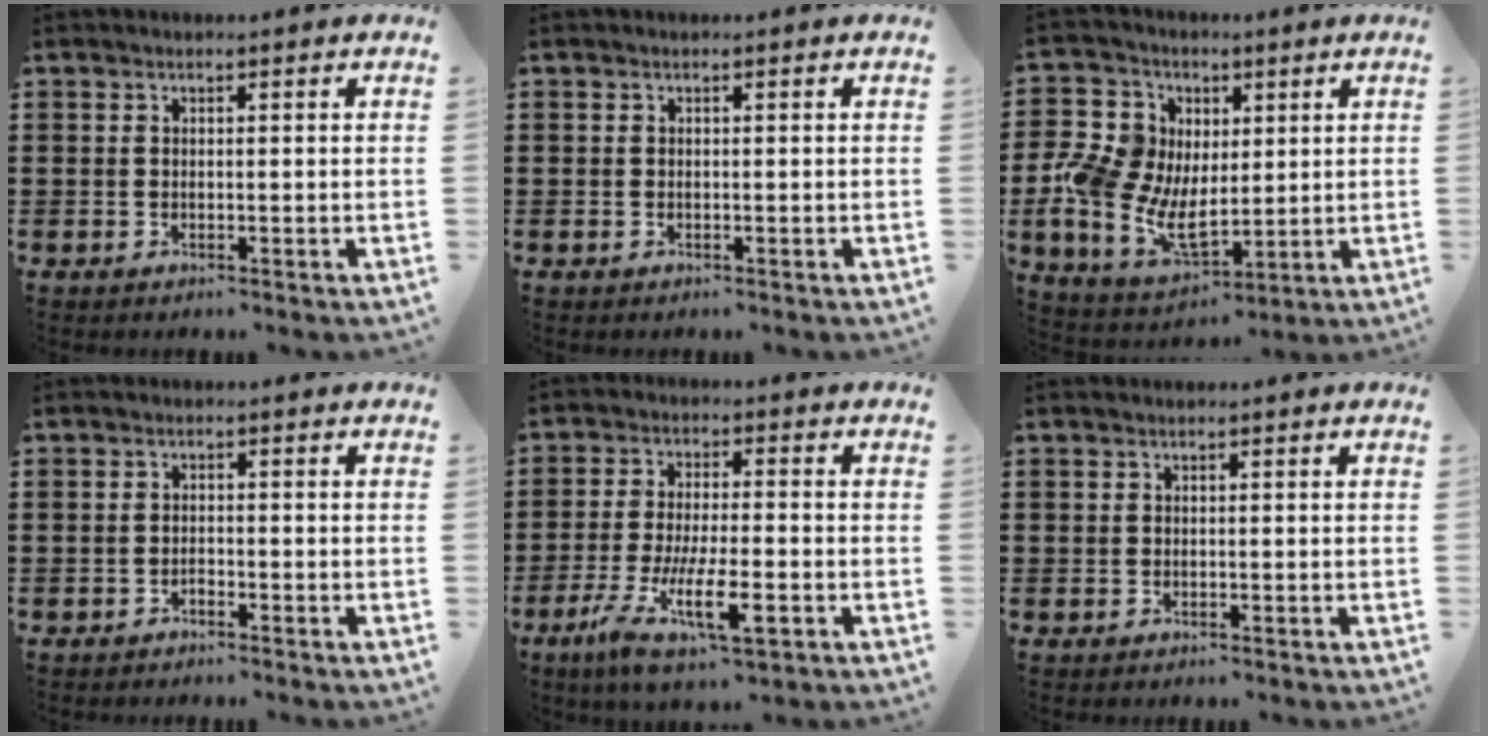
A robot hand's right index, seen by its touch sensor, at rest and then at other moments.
{"total": 0.0}
{"total": 9.9, "force": [0.4, 8.1, 5.8], "torque": [-0.168, 0.004, 0.006]}
{"total": 1.0, "force": [-0.8, 0.5, 0.2], "torque": [-0.007, 0.001, -0.017]}
{"total": 10.5, "force": [-4.3, 3.1, 9.0], "torque": [-0.184, -0.006, -0.078]}
{"total": 0.6, "force": [0.1, 0.5, 0.1], "torque": [-0.003, 0.004, 0.002]}